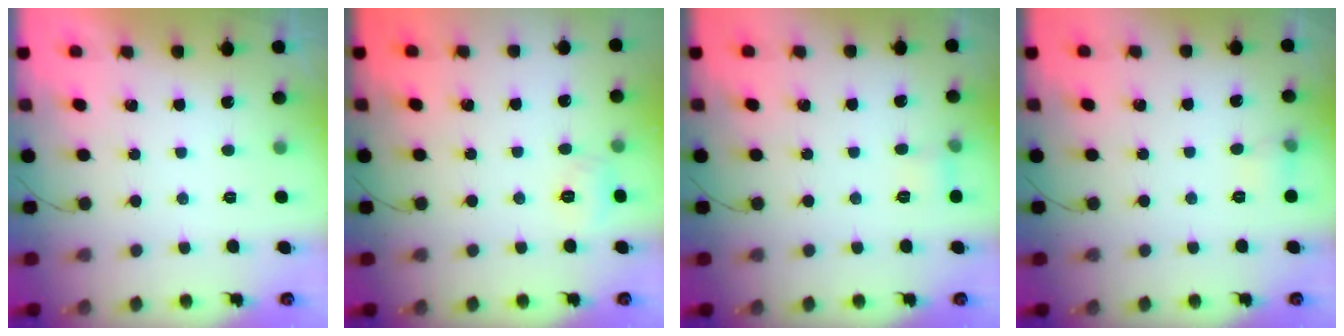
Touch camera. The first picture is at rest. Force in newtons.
{"total": 6.1, "press": 5.9, "slide": 1.5}
{"total": 4.7, "press": 4.5, "slide": 1.4}
{"total": 5.4, "press": 5.2, "slide": 1.7}